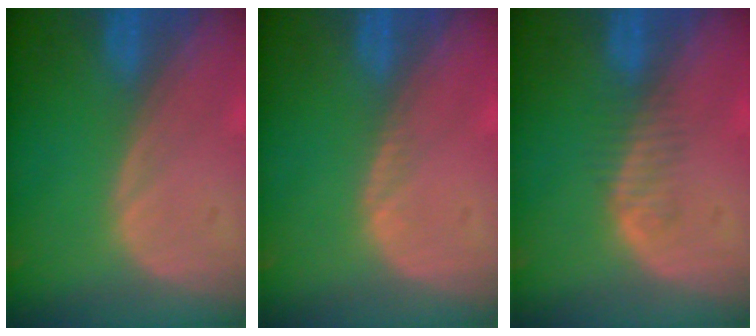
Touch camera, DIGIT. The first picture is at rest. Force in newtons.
{"total": 0.7, "press": 0.6, "slide": 0.4}
{"total": 2.2, "press": 2.0, "slide": 0.9}